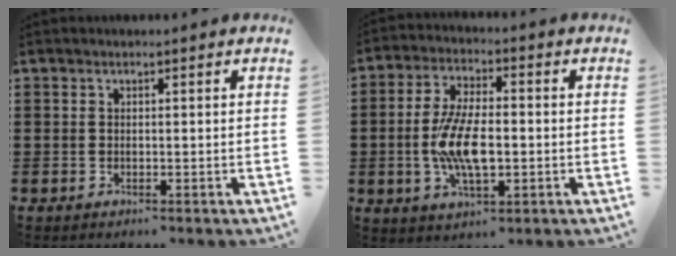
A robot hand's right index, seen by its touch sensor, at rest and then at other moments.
{"total": 9.3, "force": [-1.4, 3.9, 8.3], "torque": [-0.183, -0.004, -0.030]}